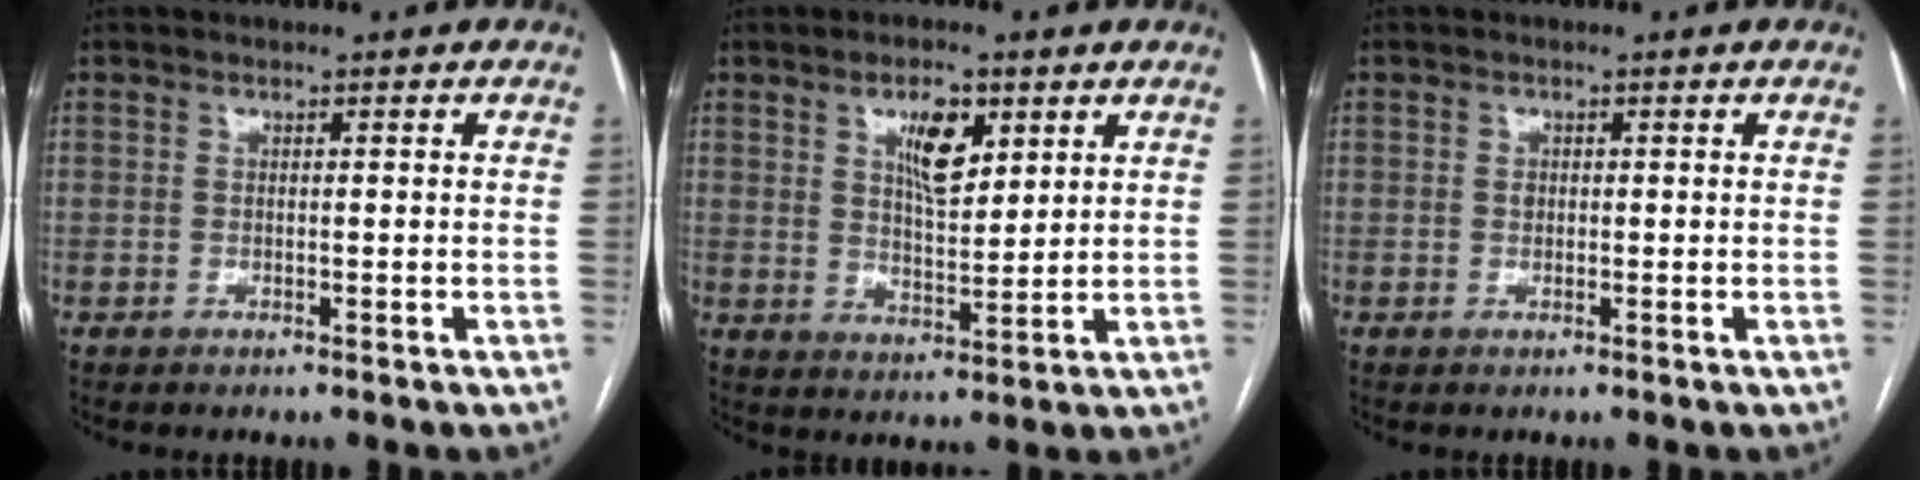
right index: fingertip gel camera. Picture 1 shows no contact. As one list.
[{"total": 6.8, "force": [3.2, 2.5, 5.4], "torque": [-0.095, 0.001, 0.059]}, {"total": 0.9, "force": [0.1, 0.7, 0.4], "torque": [-0.007, 0.001, 0.002]}]